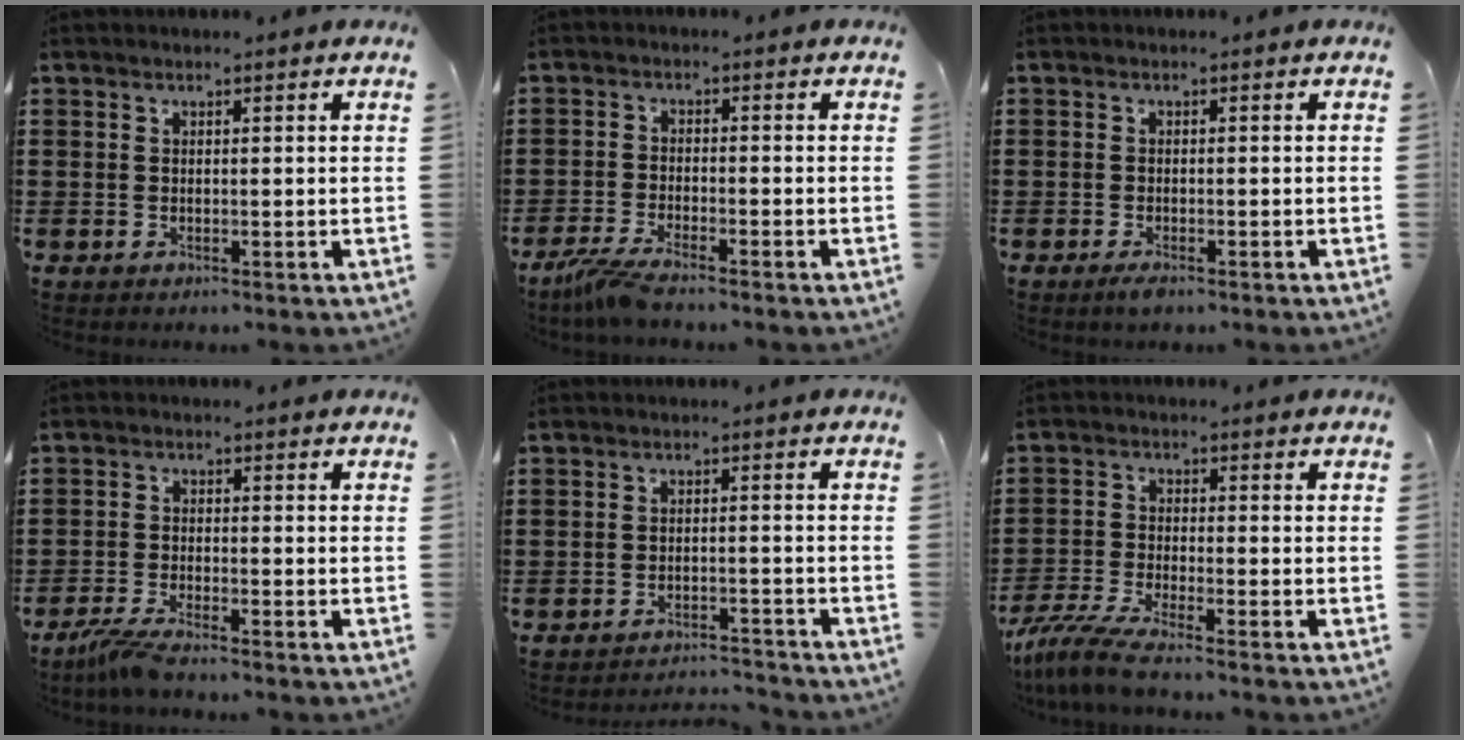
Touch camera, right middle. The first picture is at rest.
{"total": 3.8, "force": [-3.3, -0.2, 1.9], "torque": [-0.063, -0.020, -0.068]}
{"total": 1.2, "force": [-0.8, 0.3, 0.8], "torque": [-0.017, -0.005, -0.013]}
{"total": 3.4, "force": [-3.0, -0.2, 1.6], "torque": [-0.050, -0.016, -0.061]}
{"total": 2.9, "force": [-2.9, 0.1, 0.0], "torque": [-0.005, 0.003, -0.061]}
{"total": 5.3, "force": [-4.6, 0.2, 2.6], "torque": [-0.080, -0.022, -0.096]}